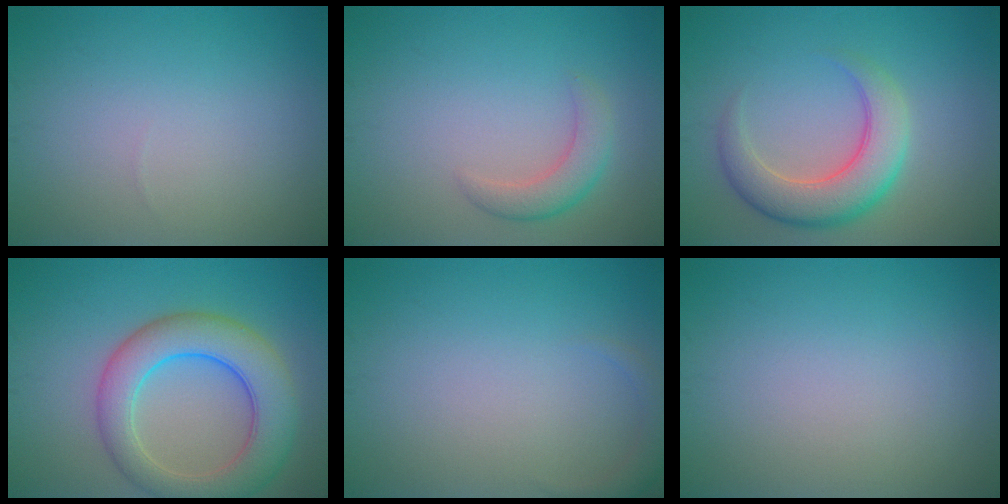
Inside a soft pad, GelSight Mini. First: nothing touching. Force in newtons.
{"total": 2.7, "press": 2.6, "slide": 0.2}
{"total": 5.7, "press": 5.6, "slide": 0.2}
{"total": 7.4, "press": 7.4, "slide": 0.5}
{"total": 1.4, "press": 1.4, "slide": 0.1}
{"total": 0.0}